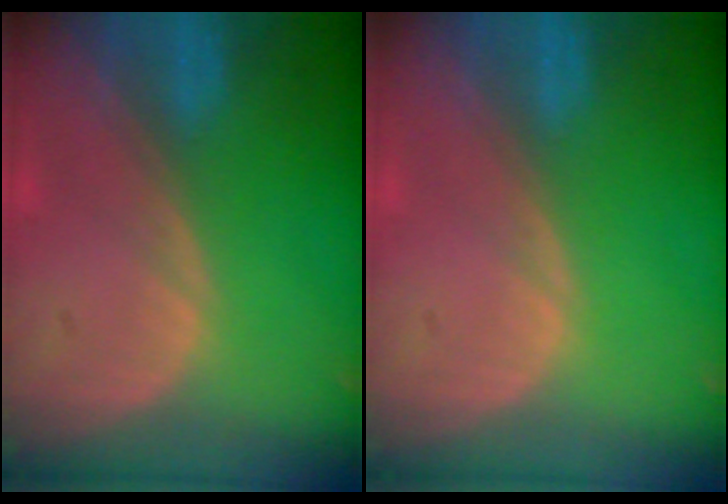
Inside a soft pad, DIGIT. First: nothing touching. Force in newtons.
{"total": 0.0}